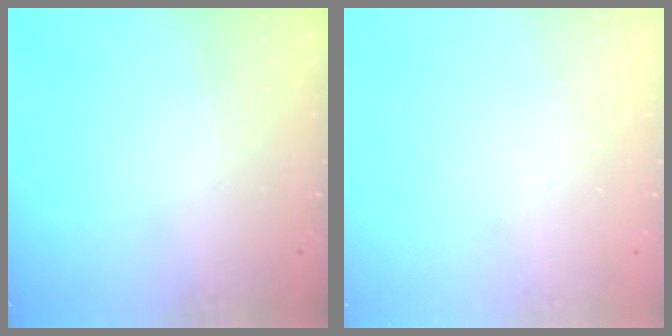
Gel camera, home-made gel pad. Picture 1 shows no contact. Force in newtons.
{"total": 0.0}